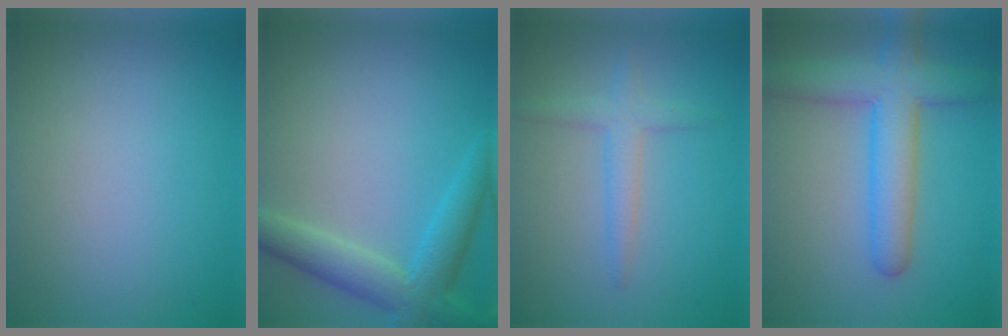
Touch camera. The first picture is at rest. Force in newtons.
{"total": 5.1, "press": 5.1, "slide": 0.2}
{"total": 2.4, "press": 2.4, "slide": 0.1}
{"total": 6.3, "press": 6.3, "slide": 0.4}